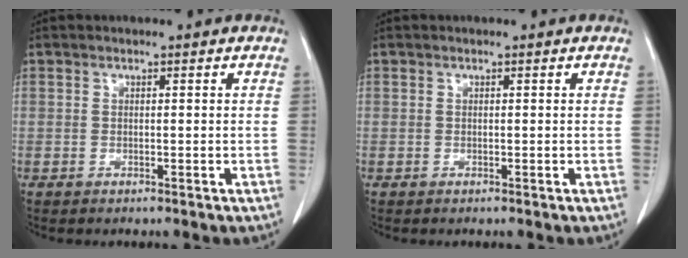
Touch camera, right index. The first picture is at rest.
{"total": 0.0}